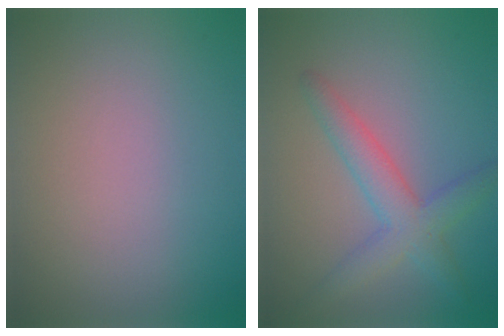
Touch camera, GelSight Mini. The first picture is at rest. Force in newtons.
{"total": 3.9, "press": 3.9, "slide": 0.1}